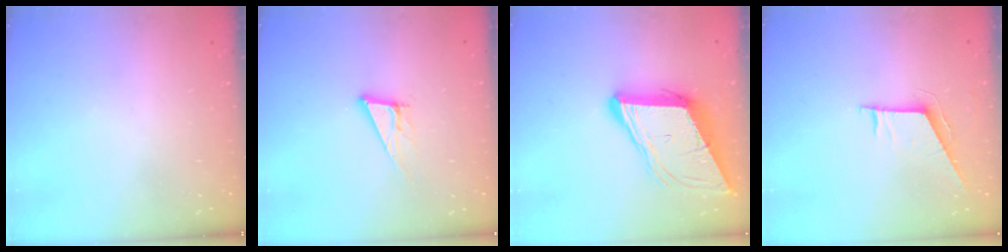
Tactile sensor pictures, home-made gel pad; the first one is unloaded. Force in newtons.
{"total": 8.6, "press": 8.3, "slide": 2.4}
{"total": 12.0, "press": 11.5, "slide": 3.7}
{"total": 6.3, "press": 6.3, "slide": 0.7}